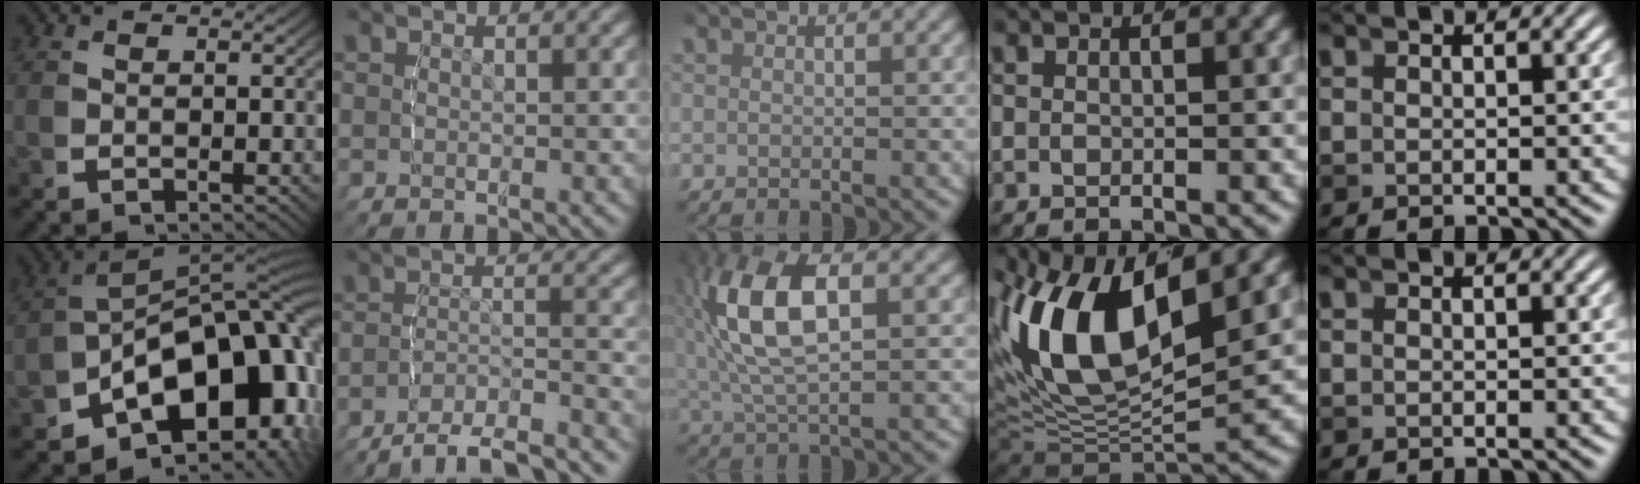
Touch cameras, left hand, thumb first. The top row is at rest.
{"thumb": {"total": 20.5, "force": [-2.5, 12.4, 16.2], "torque": [-0.253, -0.047, -0.026]}, "index": {"total": 10.1, "force": [-9.5, 2.0, 2.8], "torque": [-0.022, -0.019, -0.148]}, "middle": {"total": 9.1, "force": [1.8, 4.1, 7.9], "torque": [-0.178, 0.001, 0.034]}, "ring": {"total": 13.1, "force": [2.3, 7.5, 10.5], "torque": [-0.225, -0.021, 0.047]}}